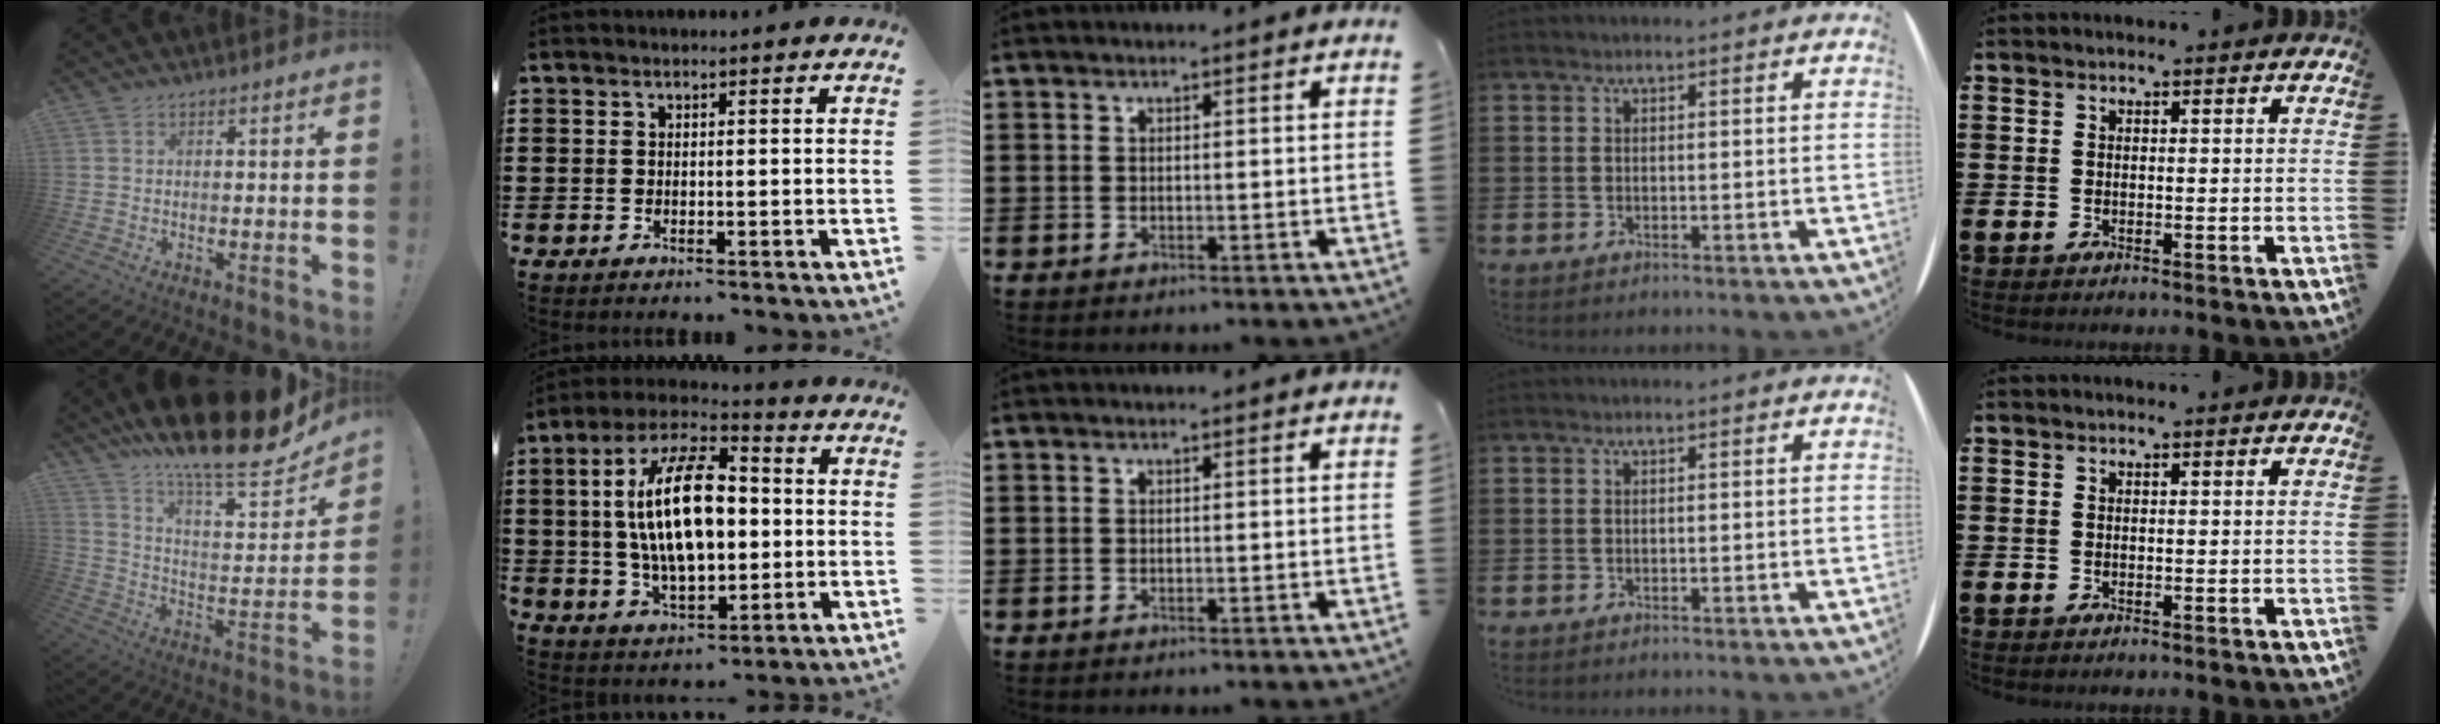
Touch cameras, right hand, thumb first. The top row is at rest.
{"thumb": {"total": 17.6, "force": [14.5, 3.3, 9.5], "torque": [-0.144, -0.131, 0.238]}, "index": {"total": 15.6, "force": [0.9, 7.6, 13.6], "torque": [-0.263, 0.005, 0.012]}}